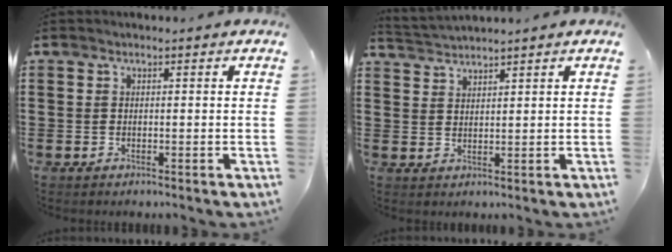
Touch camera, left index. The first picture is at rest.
{"total": 1.9, "force": [1.8, -0.2, -0.2], "torque": [-0.003, -0.002, 0.036]}